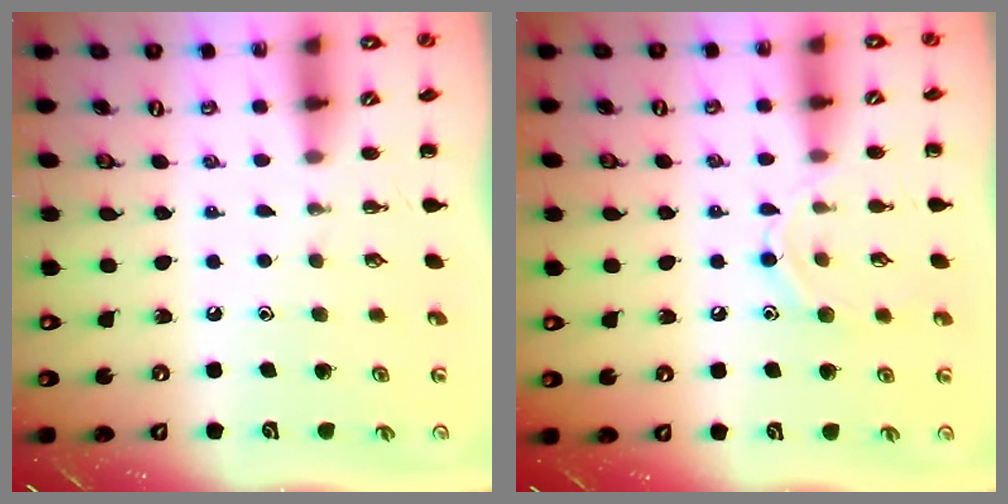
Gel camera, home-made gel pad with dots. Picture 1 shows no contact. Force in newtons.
{"total": 8.2, "press": 8.1, "slide": 1.1}